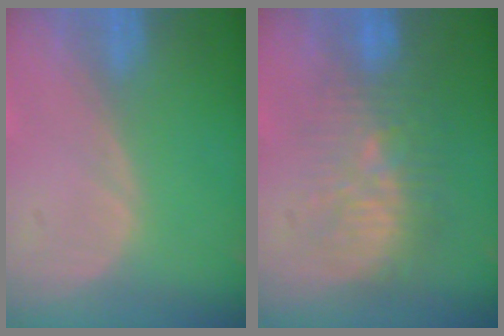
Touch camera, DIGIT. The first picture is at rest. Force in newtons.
{"total": 9.7, "press": 9.1, "slide": 3.6}